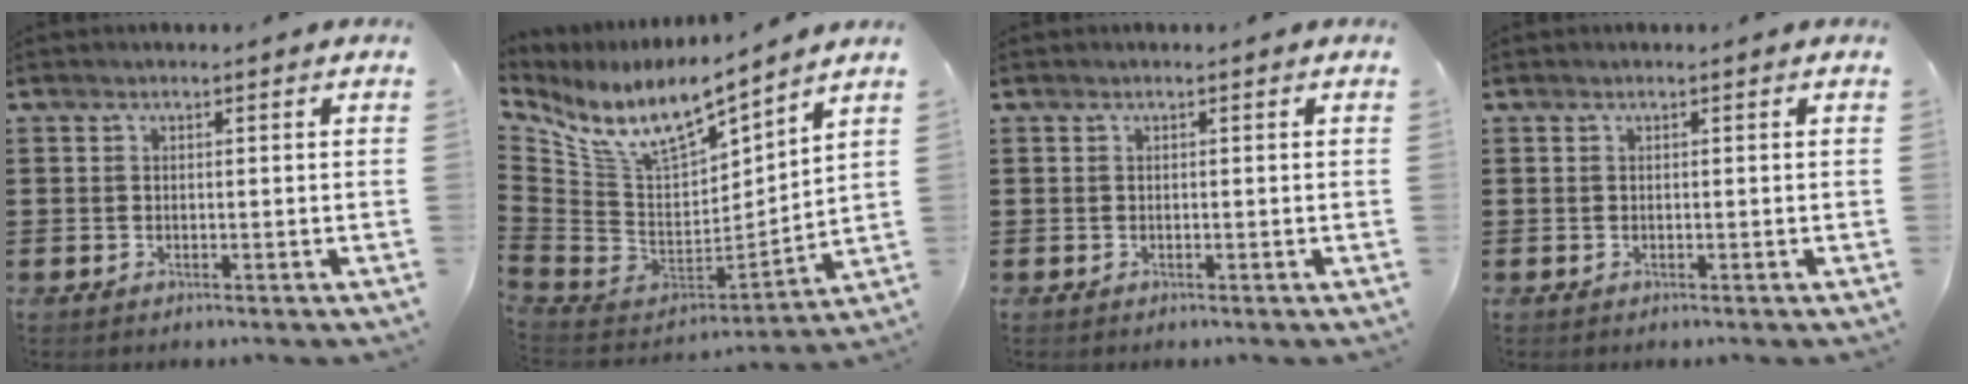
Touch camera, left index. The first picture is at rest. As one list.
[{"total": 10.8, "force": [8.0, 3.3, 6.5], "torque": [-0.150, -0.063, 0.142]}, {"total": 0.0}, {"total": 0.0}]